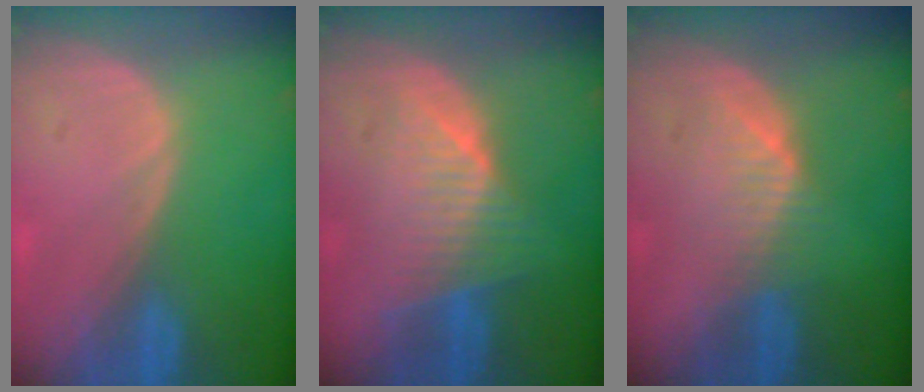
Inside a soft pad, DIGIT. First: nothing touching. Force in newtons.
{"total": 7.9, "press": 7.0, "slide": 3.6}
{"total": 4.3, "press": 4.3, "slide": 0.4}